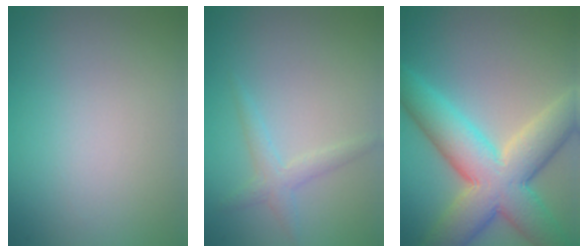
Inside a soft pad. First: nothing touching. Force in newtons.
{"total": 1.7, "press": 1.7, "slide": 0.0}
{"total": 10.1, "press": 10.1, "slide": 0.7}